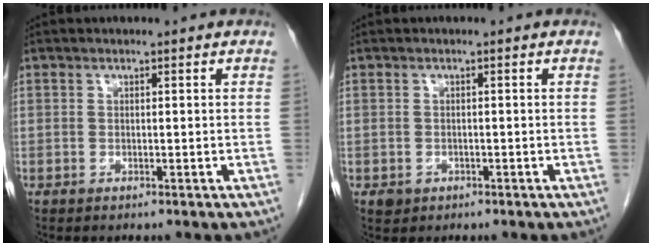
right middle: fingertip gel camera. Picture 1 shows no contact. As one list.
[{"total": 1.6, "force": [-0.7, 1.4, 0.4], "torque": [-0.003, 0.004, -0.004]}]